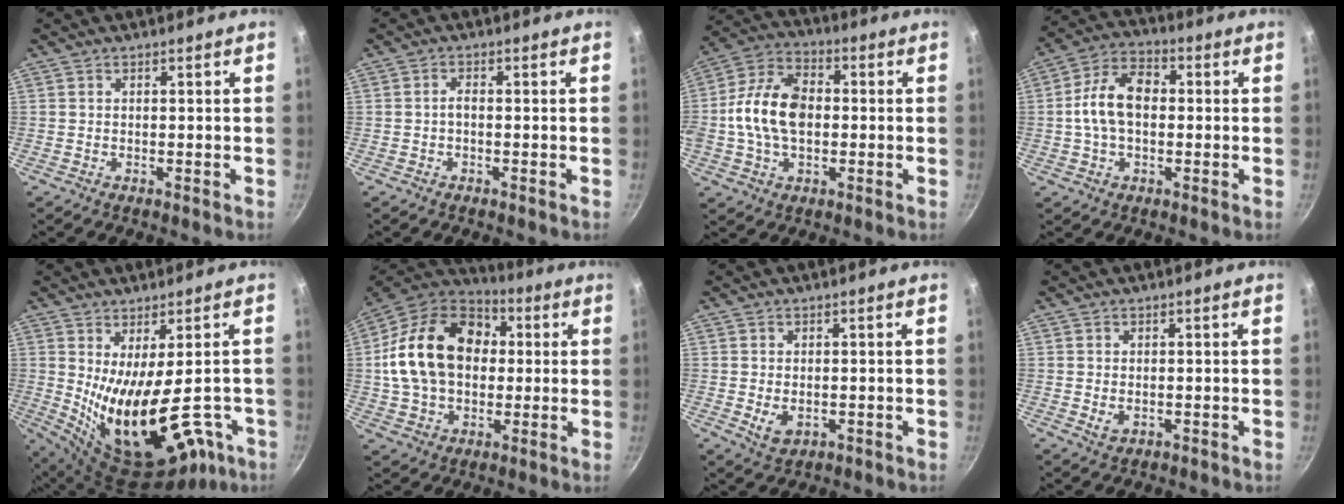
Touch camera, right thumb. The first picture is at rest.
{"total": 1.4, "force": [-0.4, 0.6, 1.2], "torque": [-0.023, 0.010, -0.009]}
{"total": 14.5, "force": [-0.3, 9.6, 10.9], "torque": [-0.185, 0.024, -0.020]}
{"total": 11.1, "force": [0.2, 7.2, 8.4], "torque": [-0.136, 0.030, -0.010]}
{"total": 21.7, "force": [-5.3, 9.9, 18.6], "torque": [-0.265, -0.029, -0.045]}
{"total": 22.2, "force": [2.6, 16.1, 15.0], "torque": [-0.245, 0.034, 0.038]}
{"total": 3.9, "force": [-0.6, 2.7, 2.8], "torque": [-0.044, -0.007, -0.003]}
{"total": 2.1, "force": [-0.2, 1.5, 1.5], "torque": [-0.025, -0.004, -0.001]}